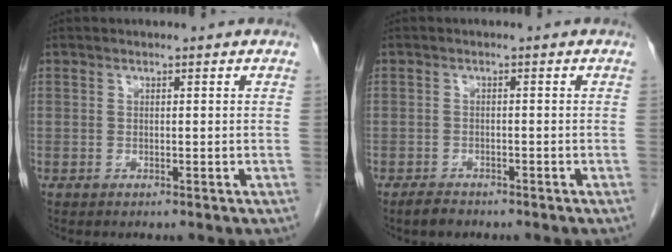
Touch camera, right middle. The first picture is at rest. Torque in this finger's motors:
{"motor_torque": [0.52, -0.15, -0.01, 0.00]}